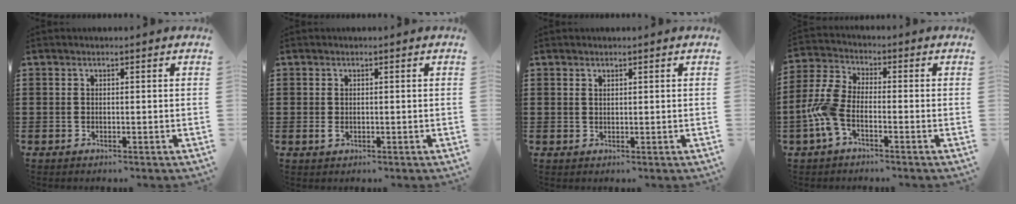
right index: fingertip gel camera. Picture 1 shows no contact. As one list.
[{"total": 0.9, "force": [0.0, 0.5, 0.8], "torque": [-0.025, -0.004, -0.002]}, {"total": 0.8, "force": [0.7, 0.4, 0.3], "torque": [-0.007, 0.002, 0.013]}, {"total": 6.6, "force": [-2.4, 3.2, 5.3], "torque": [-0.140, -0.006, -0.052]}]